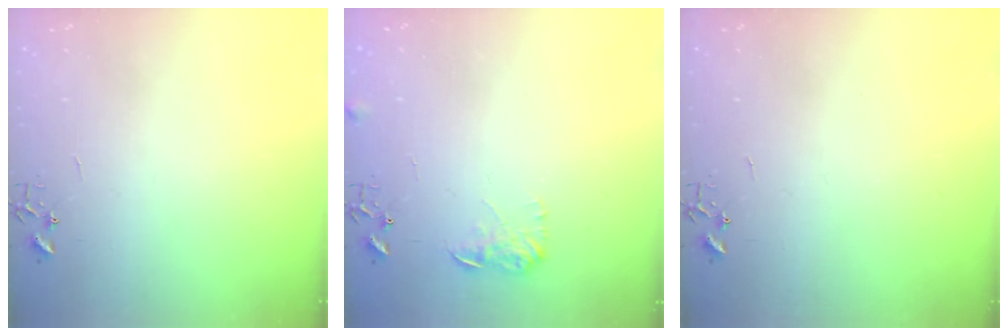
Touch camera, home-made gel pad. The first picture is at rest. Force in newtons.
{"total": 8.2, "press": 8.2, "slide": 0.4}
{"total": 0.0}